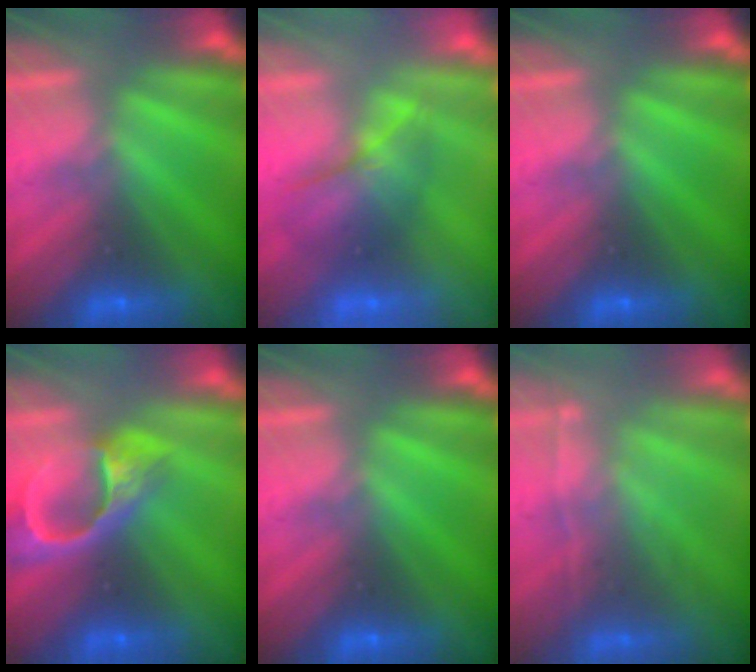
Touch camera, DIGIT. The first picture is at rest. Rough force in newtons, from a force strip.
{"total": 2.3}
{"total": 0.0}
{"total": 5.1}
{"total": 0.0}
{"total": 1.8}